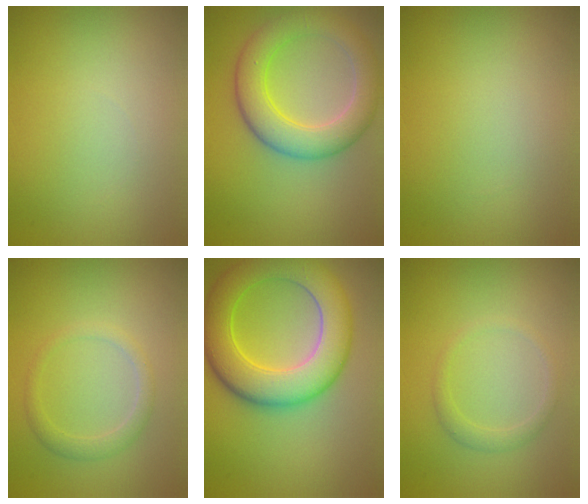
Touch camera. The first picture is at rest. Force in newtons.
{"total": 6.1, "press": 6.1, "slide": 0.2}
{"total": 0.0}
{"total": 1.7, "press": 1.7, "slide": 0.0}
{"total": 8.7, "press": 8.7, "slide": 0.5}
{"total": 1.3, "press": 1.3, "slide": 0.2}